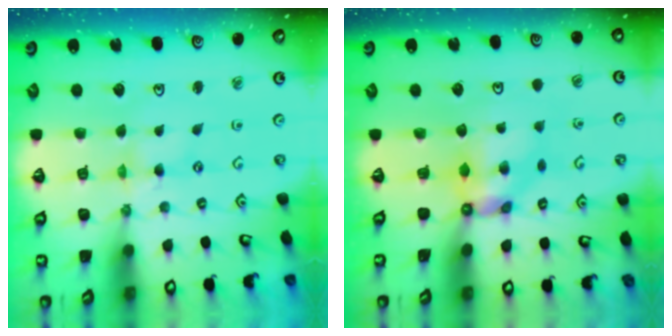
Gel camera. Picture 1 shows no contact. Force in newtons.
{"total": 5.7, "press": 5.7, "slide": 0.3}